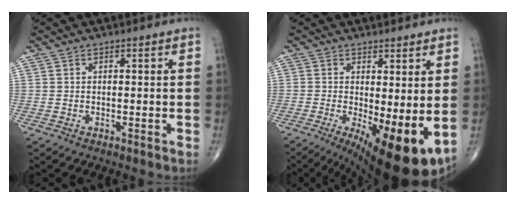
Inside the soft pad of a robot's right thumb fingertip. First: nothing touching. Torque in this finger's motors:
{"motor_torque": [1.17, 2.25, 0.18, -0.25, 0.17]}